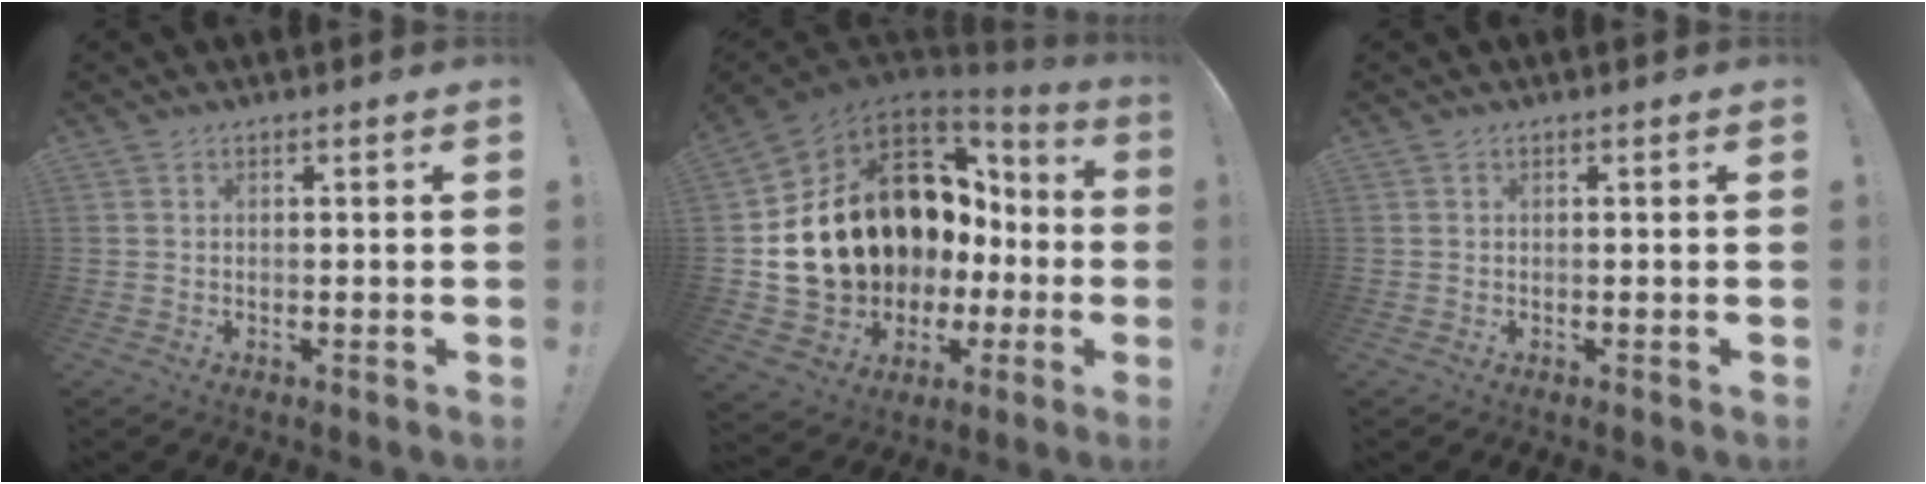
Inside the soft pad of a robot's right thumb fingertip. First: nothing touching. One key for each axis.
{"total": 19.8, "fx": 4.6, "fy": 15.1, "fz": 12.0, "tx": -0.200, "ty": -0.049, "tz": 0.144}
{"total": 0.0}